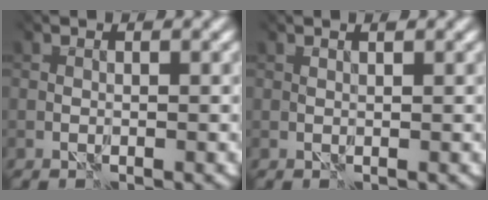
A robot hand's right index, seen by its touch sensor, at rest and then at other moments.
{"total": 0.6, "force": [0.6, -0.1, 0.1], "torque": [-0.010, 0.001, 0.010]}